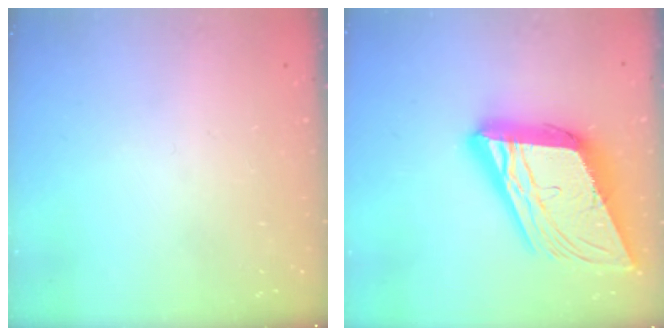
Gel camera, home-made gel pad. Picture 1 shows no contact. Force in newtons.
{"total": 27.2, "press": 26.9, "slide": 4.5}